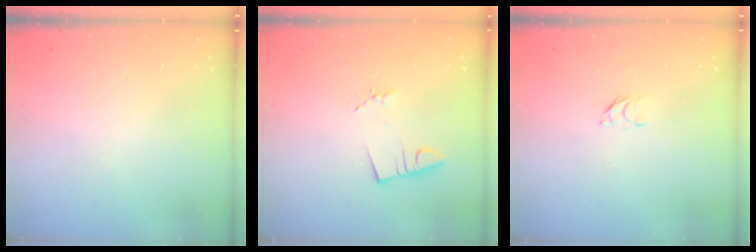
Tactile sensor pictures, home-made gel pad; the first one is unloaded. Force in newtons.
{"total": 2.8, "press": 1.4, "slide": 2.4}
{"total": 2.9, "press": 2.9, "slide": 0.2}